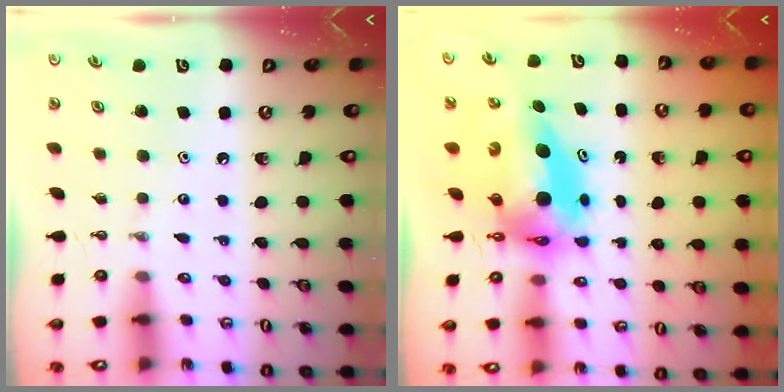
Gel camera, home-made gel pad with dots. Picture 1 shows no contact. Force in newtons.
{"total": 8.5, "press": 8.5, "slide": 0.9}